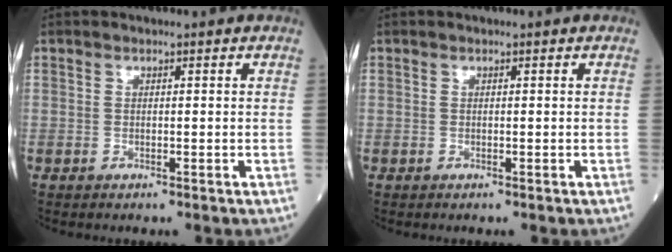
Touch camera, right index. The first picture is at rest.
{"total": 0.0}